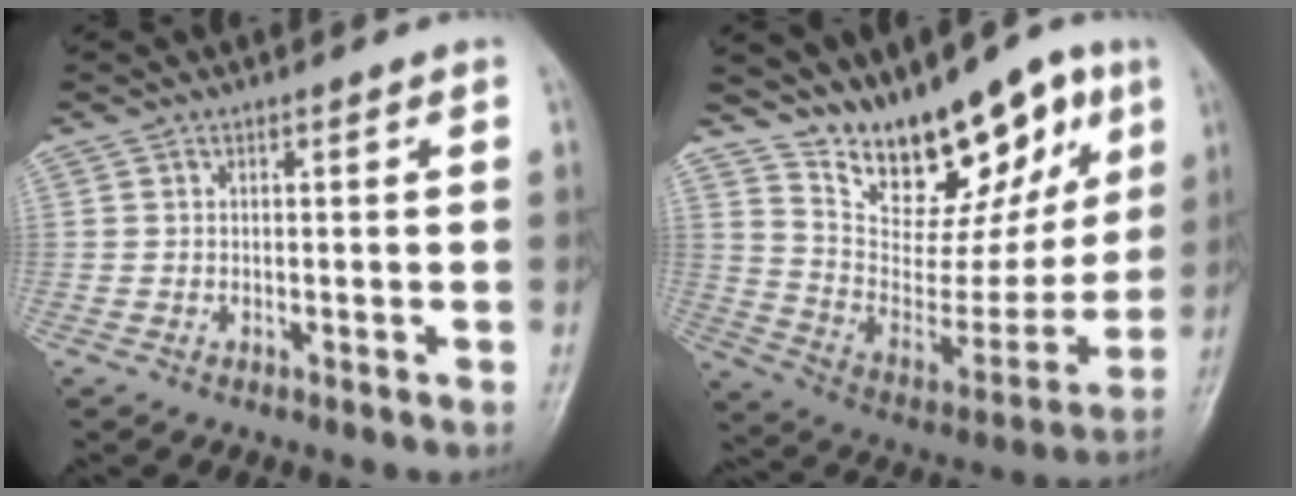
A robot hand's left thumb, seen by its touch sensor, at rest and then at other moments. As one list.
[{"total": 19.9, "force": [13.9, 9.1, 11.1], "torque": [-0.102, -0.070, 0.236]}]